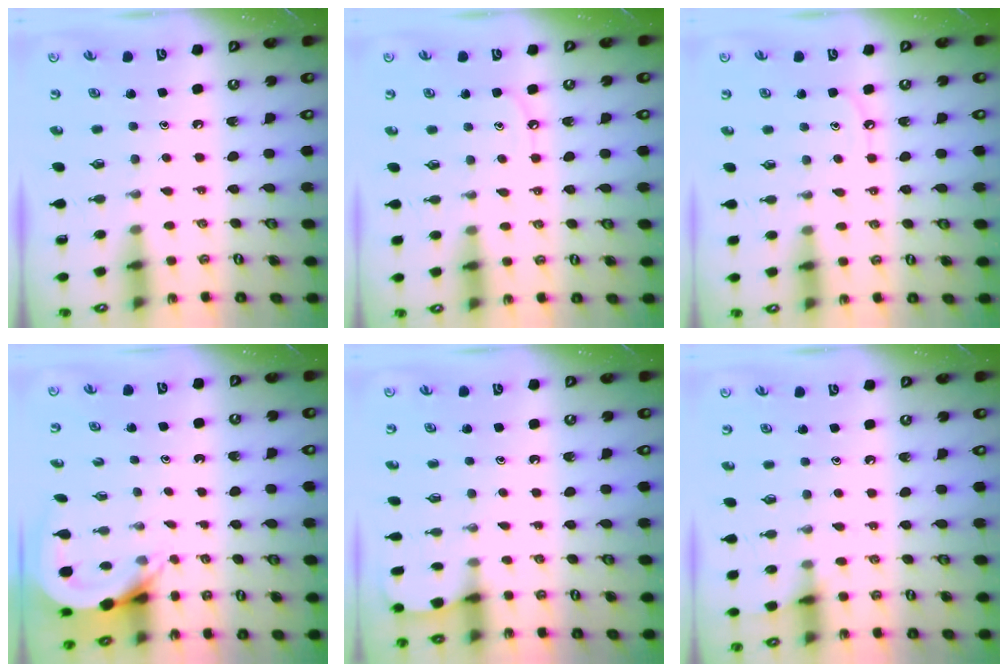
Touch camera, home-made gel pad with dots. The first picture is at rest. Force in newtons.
{"total": 4.7, "press": 4.7, "slide": 0.6}
{"total": 4.7, "press": 4.7, "slide": 0.6}
{"total": 5.4, "press": 5.4, "slide": 0.4}
{"total": 1.3, "press": 1.3, "slide": 0.1}
{"total": 4.3, "press": 4.2, "slide": 0.6}